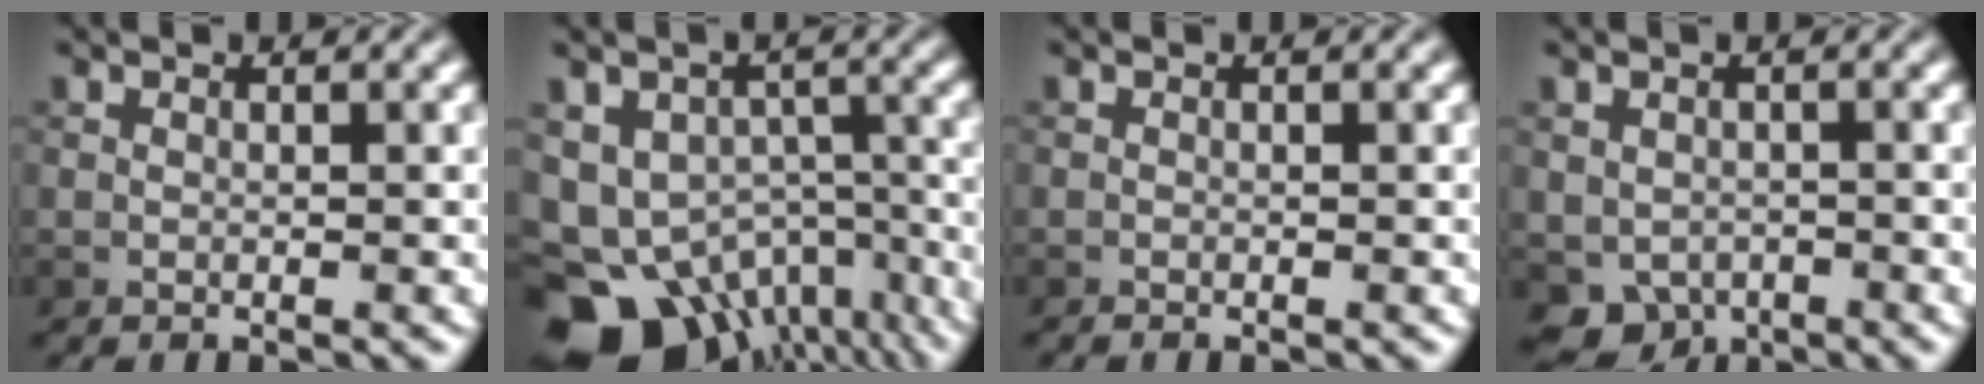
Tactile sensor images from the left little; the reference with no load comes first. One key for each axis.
{"total": 16.7, "fx": -10.0, "fy": 11.2, "fz": 7.5, "tx": -0.139, "ty": -0.054, "tz": -0.111}
{"total": 0.0}
{"total": 3.7, "fx": -1.6, "fy": 2.9, "fz": 1.6, "tx": -0.028, "ty": -0.015, "tz": -0.019}